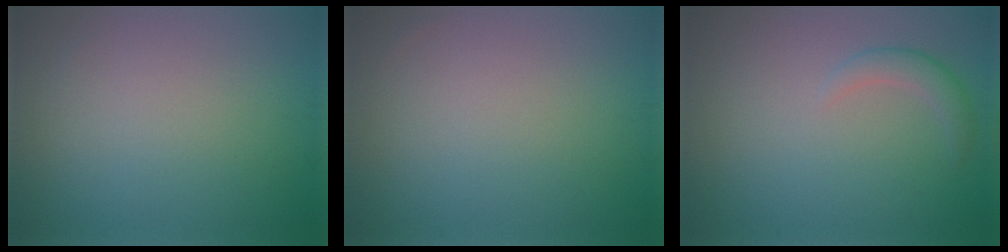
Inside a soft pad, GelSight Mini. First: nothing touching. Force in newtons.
{"total": 0.0}
{"total": 1.8, "press": 1.7, "slide": 0.2}